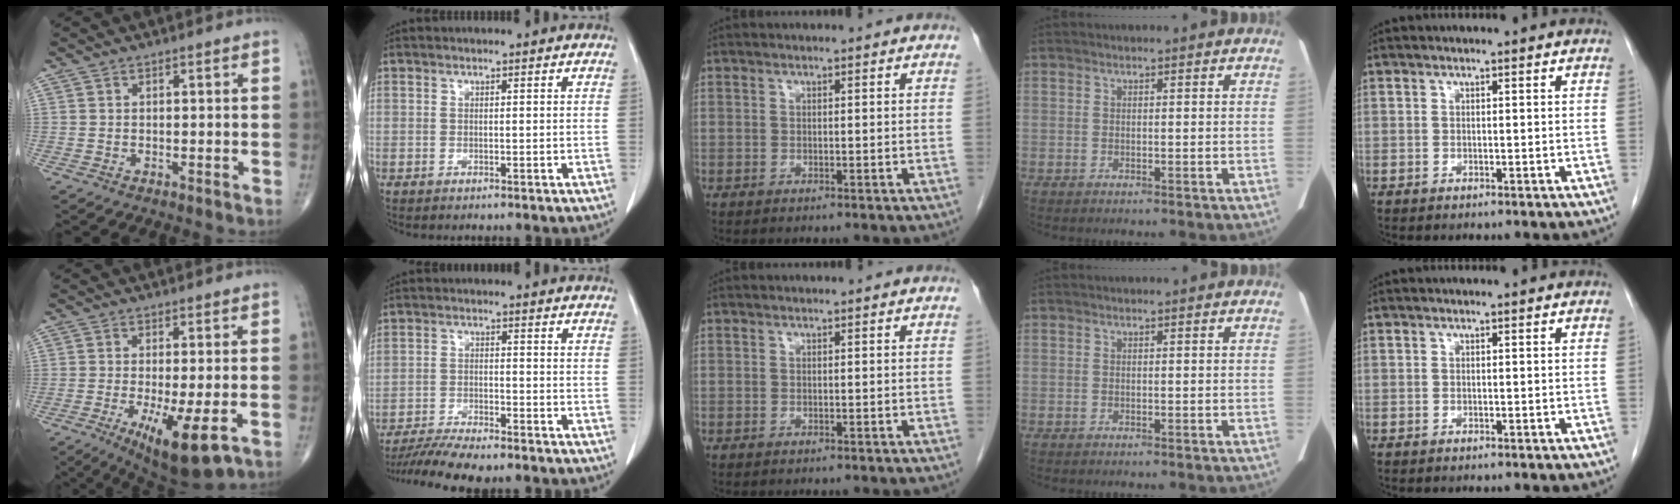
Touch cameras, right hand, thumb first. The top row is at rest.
{"thumb": {"total": 11.2, "force": [-4.2, 2.8, 10.1], "torque": [-0.170, -0.019, -0.057]}, "index": {"total": 9.2, "force": [-8.1, 0.7, 4.3], "torque": [-0.067, -0.016, -0.132]}}